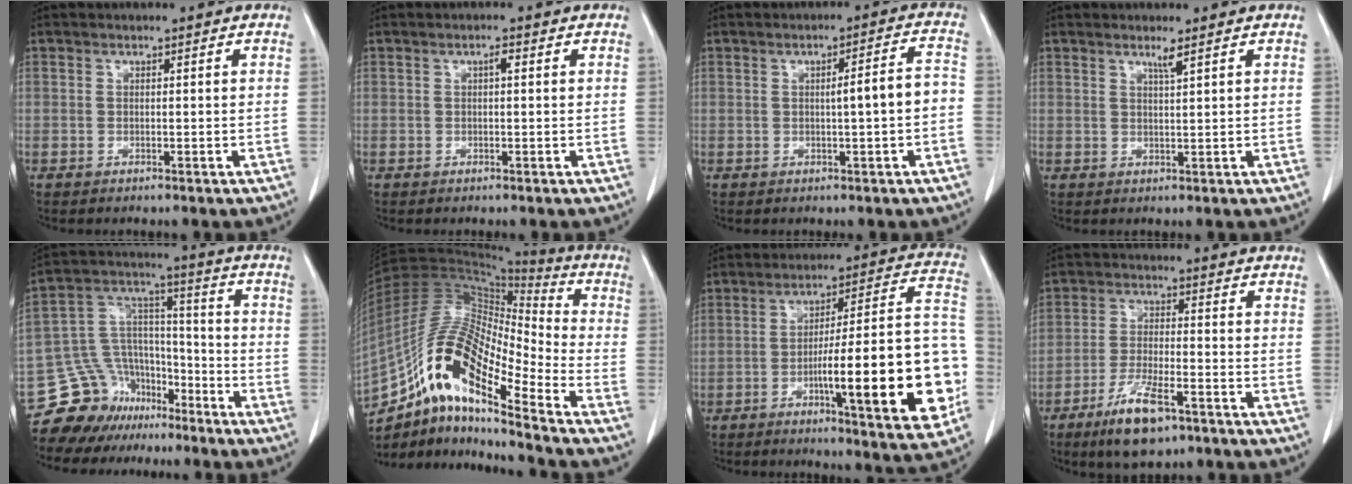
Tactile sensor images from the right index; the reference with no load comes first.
{"total": 1.0, "force": [0.3, 0.2, 1.0], "torque": [-0.017, 0.004, 0.003]}
{"total": 5.2, "force": [-0.6, 0.2, 5.1], "torque": [-0.074, 0.016, -0.006]}
{"total": 1.6, "force": [1.1, -0.4, 1.1], "torque": [-0.022, -0.006, 0.023]}
{"total": 13.7, "force": [-10.7, 8.2, 2.3], "torque": [-0.052, 0.082, -0.186]}
{"total": 18.9, "force": [-11.9, 3.9, 14.2], "torque": [-0.286, 0.018, -0.211]}
{"total": 22.2, "force": [-5.7, 2.6, 21.3], "torque": [-0.232, 0.018, -0.075]}
{"total": 9.3, "force": [-5.9, 2.4, 6.8], "torque": [-0.134, -0.014, -0.102]}